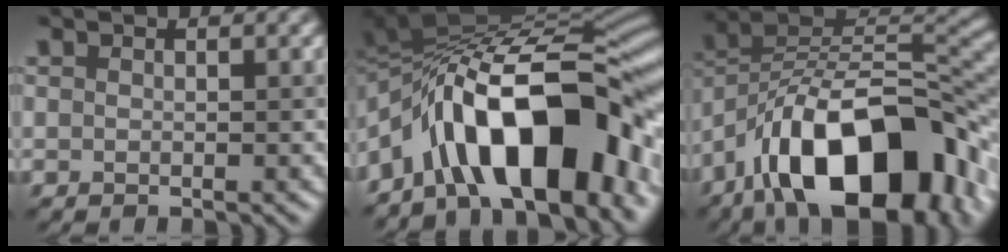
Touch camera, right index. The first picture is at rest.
{"total": 15.9, "force": [-5.6, 7.0, 13.1], "torque": [-0.178, 0.034, -0.095]}
{"total": 14.9, "force": [-8.2, 6.2, 10.8], "torque": [-0.157, 0.014, -0.148]}